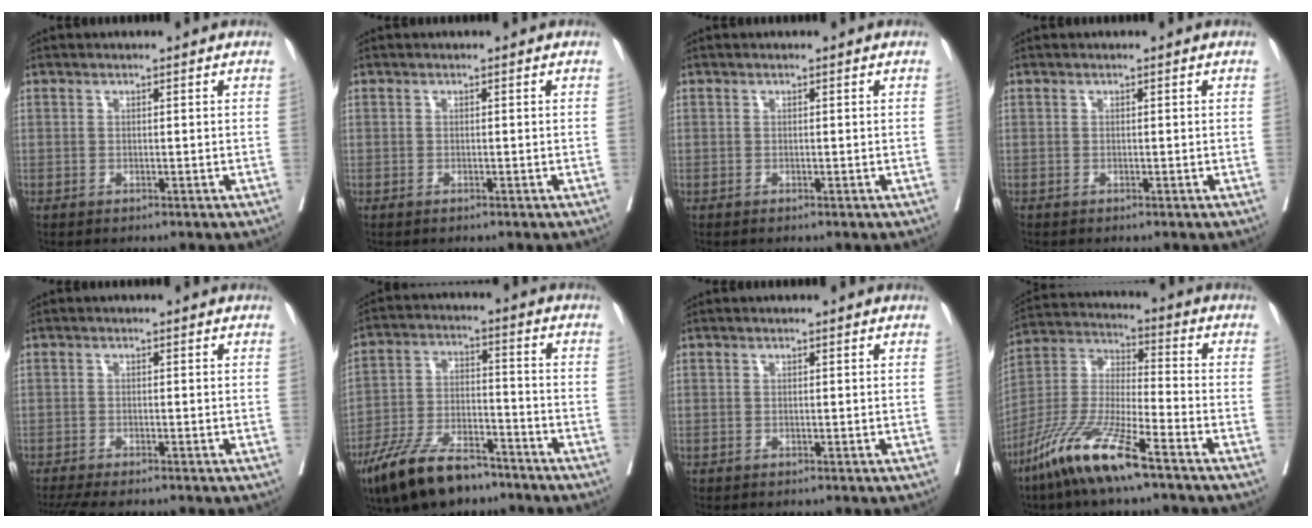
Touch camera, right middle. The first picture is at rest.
{"total": 0.0}
{"total": 0.0}
{"total": 0.0}
{"total": 6.1, "force": [-5.1, 1.0, 3.1], "torque": [-0.041, -0.013, -0.082]}
{"total": 12.9, "force": [-9.7, 4.5, 7.1], "torque": [-0.136, -0.008, -0.177]}
{"total": 0.0}
{"total": 14.4, "force": [-9.4, 1.5, 10.8], "torque": [-0.233, -0.024, -0.185]}